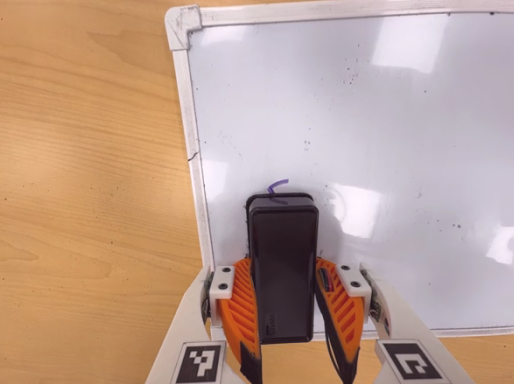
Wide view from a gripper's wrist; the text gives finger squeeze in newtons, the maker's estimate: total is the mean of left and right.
{"total": 16.6, "left": 17.3, "right": 15.8}